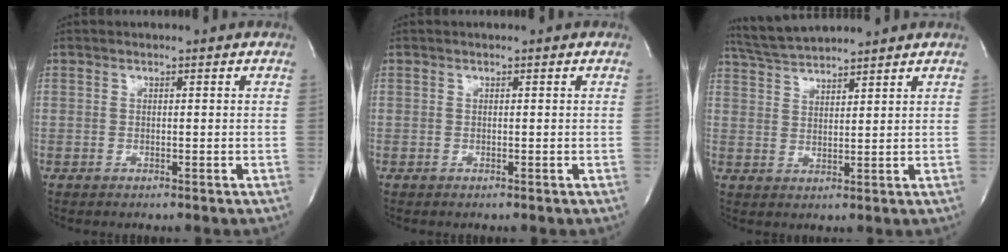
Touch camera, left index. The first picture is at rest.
{"total": 0.0}
{"total": 7.0, "force": [6.7, -0.3, 1.9], "torque": [-0.045, 0.025, 0.128]}